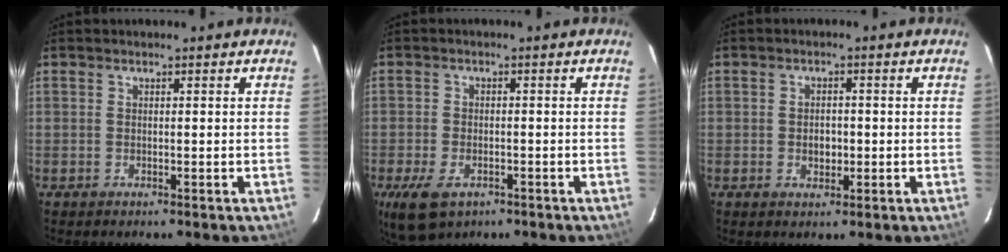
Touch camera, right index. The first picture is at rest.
{"total": 7.8, "force": [-4.2, 4.4, 4.9], "torque": [-0.116, -0.023, -0.073]}
{"total": 2.8, "force": [-0.5, 2.1, 1.8], "torque": [-0.030, 0.002, -0.006]}